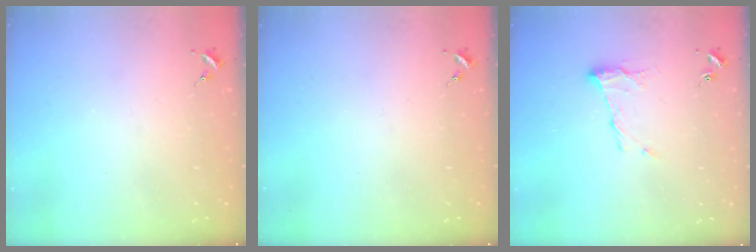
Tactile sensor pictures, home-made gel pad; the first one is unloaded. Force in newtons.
{"total": 0.0}
{"total": 9.4, "press": 9.4, "slide": 0.2}